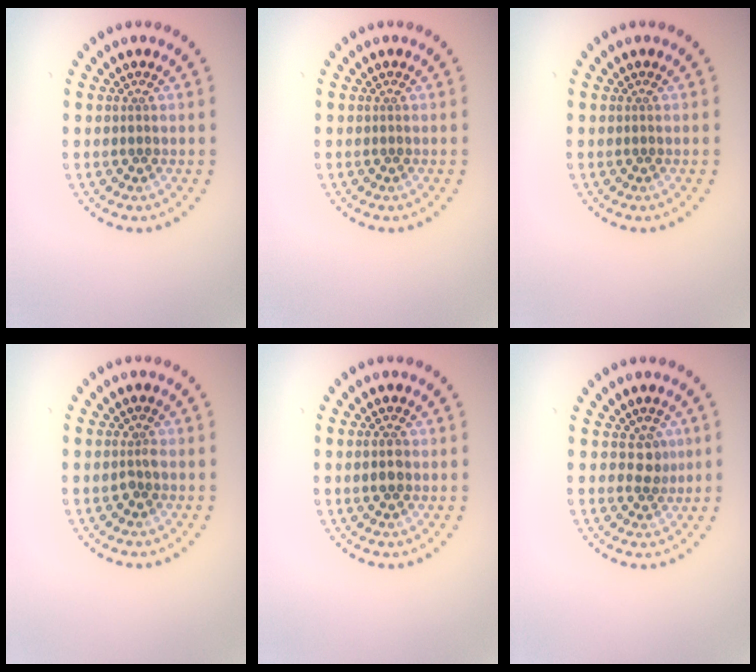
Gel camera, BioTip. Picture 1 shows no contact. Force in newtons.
{"total": 0.0}
{"total": 0.0}
{"total": 0.9, "press": 0.8, "slide": 0.3}
{"total": 1.4, "press": 1.4, "slide": 0.1}
{"total": 1.7, "press": 1.4, "slide": 0.9}